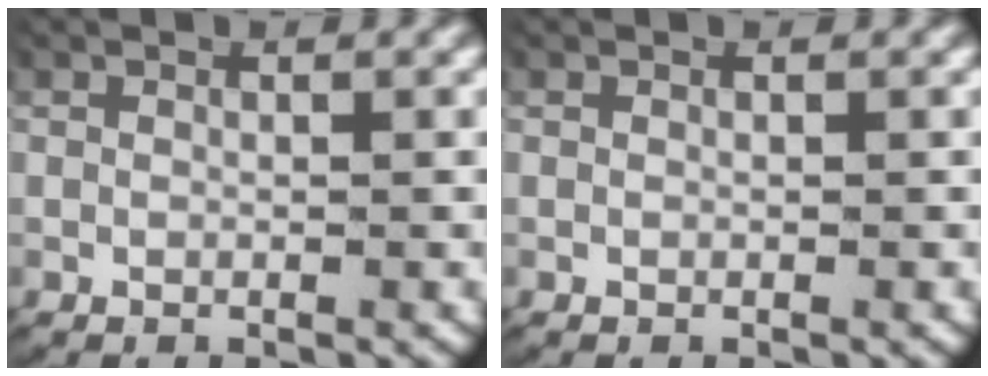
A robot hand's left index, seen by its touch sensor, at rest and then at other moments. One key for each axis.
{"total": 0.0}